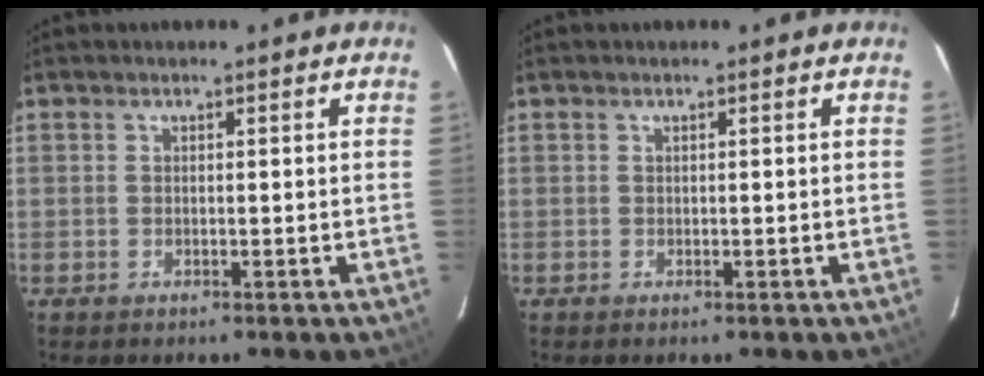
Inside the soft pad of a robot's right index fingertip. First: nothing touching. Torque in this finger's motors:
{"motor_torque": [-0.09, 0.03, -0.08, 0.00]}